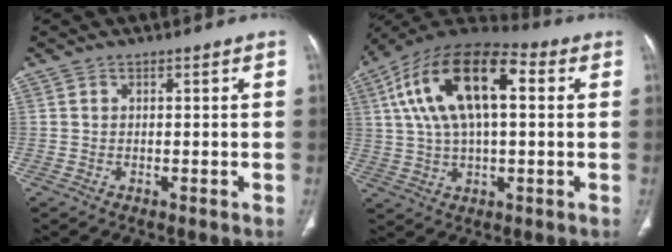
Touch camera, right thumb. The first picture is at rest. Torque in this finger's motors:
{"motor_torque": [-0.86, 3.09, 2.45, 0.32, 0.77]}